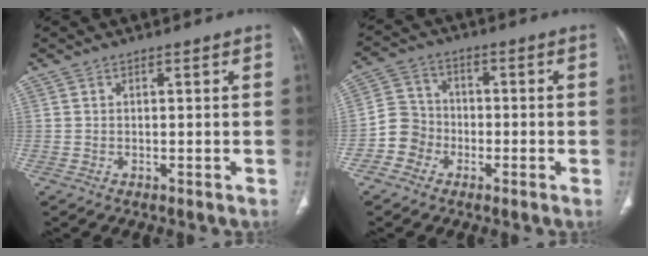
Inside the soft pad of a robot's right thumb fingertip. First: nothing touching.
{"total": 6.4, "force": [-2.5, 5.8, 0.9], "torque": [0.008, 0.024, -0.057]}